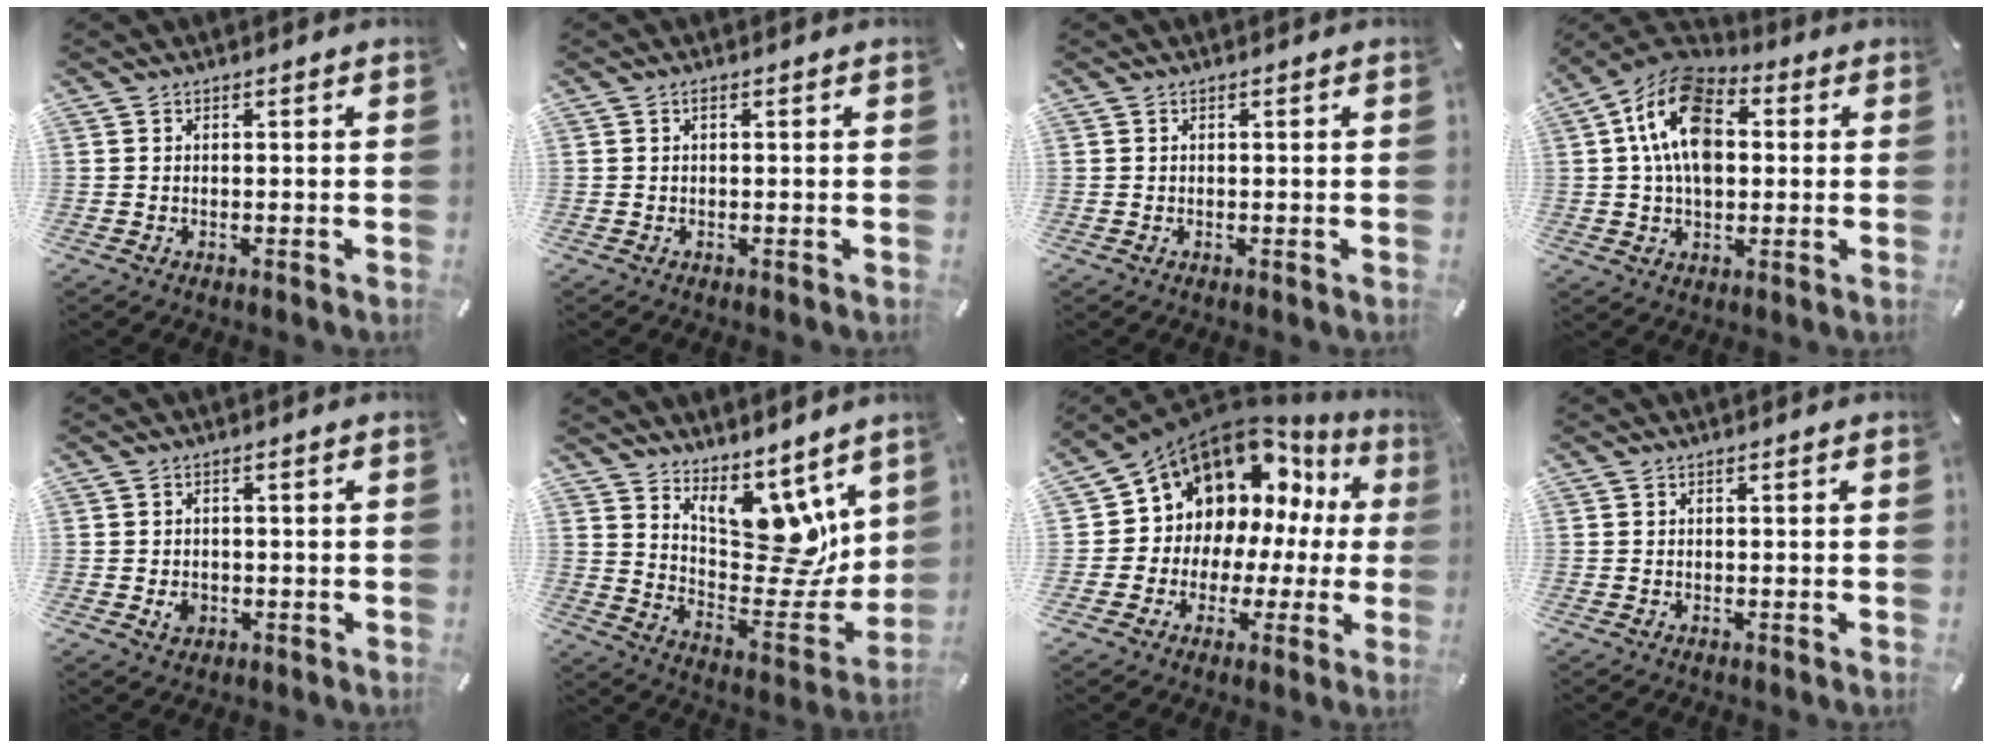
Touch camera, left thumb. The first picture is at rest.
{"total": 0.6, "force": [0.1, 0.1, 0.6], "torque": [-0.012, 0.001, 0.001]}
{"total": 0.0}
{"total": 15.2, "force": [2.8, 10.4, 10.8], "torque": [-0.215, 0.002, 0.047]}
{"total": 2.8, "force": [-0.5, 2.3, 1.5], "torque": [-0.019, 0.000, -0.011]}
{"total": 14.8, "force": [9.1, 9.0, 7.5], "torque": [-0.090, -0.089, 0.170]}
{"total": 12.6, "force": [6.9, 9.8, 3.7], "torque": [-0.070, -0.075, 0.135]}
{"total": 0.0}